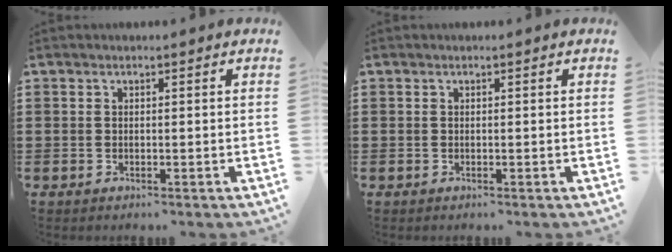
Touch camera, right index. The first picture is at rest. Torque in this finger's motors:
{"motor_torque": [0.00, 0.00, 0.00, 0.00]}